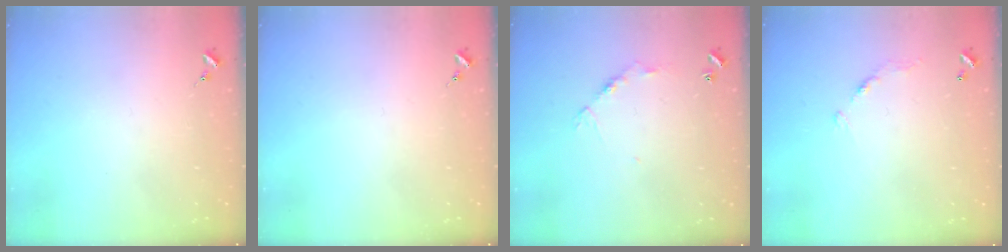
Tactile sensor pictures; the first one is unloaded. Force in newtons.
{"total": 0.0}
{"total": 6.1, "press": 6.1, "slide": 0.5}
{"total": 6.0, "press": 6.0, "slide": 0.4}